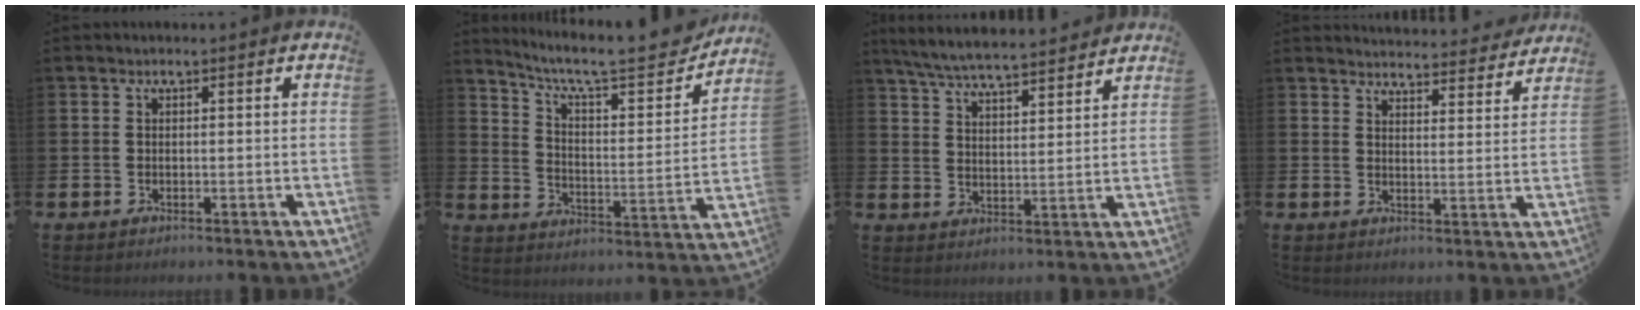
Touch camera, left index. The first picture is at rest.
{"total": 9.0, "force": [7.8, 1.9, 4.1], "torque": [-0.100, -0.056, 0.125]}
{"total": 6.4, "force": [6.2, 0.4, 1.5], "torque": [-0.050, -0.038, 0.110]}
{"total": 4.6, "force": [4.5, 0.3, 0.0], "torque": [0.001, -0.039, 0.077]}